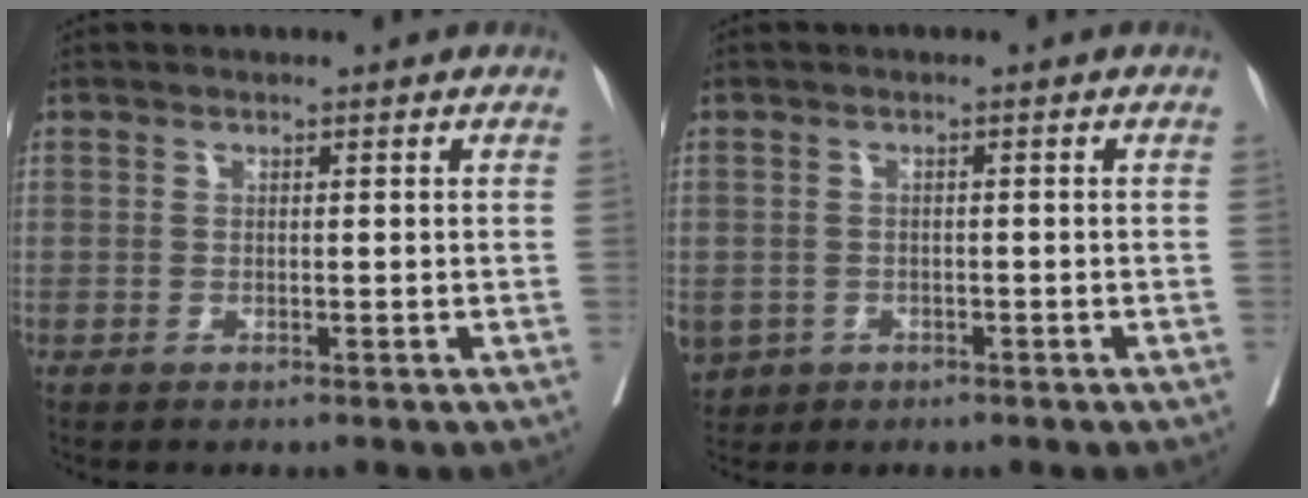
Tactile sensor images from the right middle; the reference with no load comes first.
{"total": 7.0, "force": [-3.3, 5.7, 2.4], "torque": [-0.070, -0.002, -0.046]}